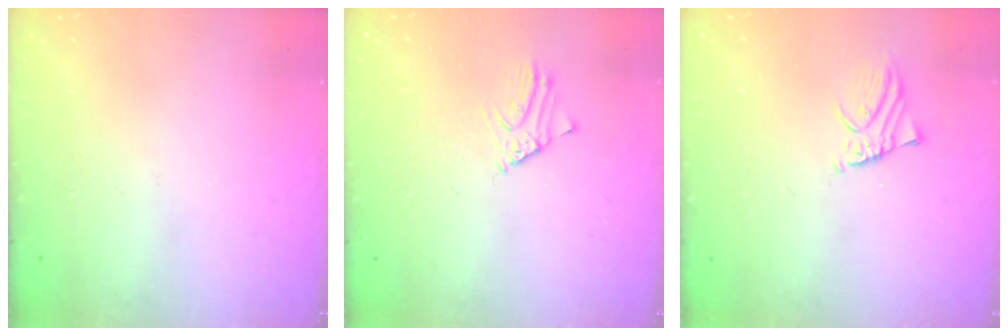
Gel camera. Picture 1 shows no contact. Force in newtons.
{"total": 2.3, "press": 2.3, "slide": 0.1}
{"total": 2.0, "press": 2.0, "slide": 0.3}